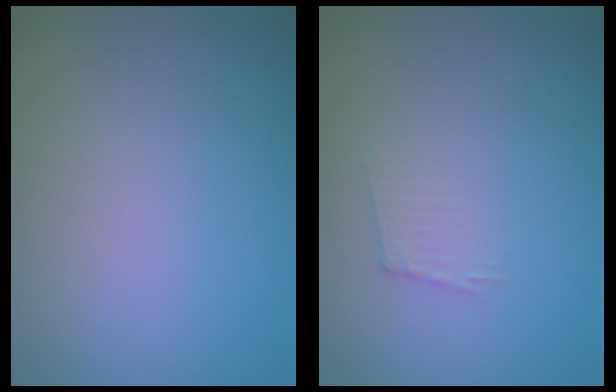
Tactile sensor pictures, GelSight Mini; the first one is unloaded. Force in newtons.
{"total": 1.1, "press": 1.0, "slide": 0.2}